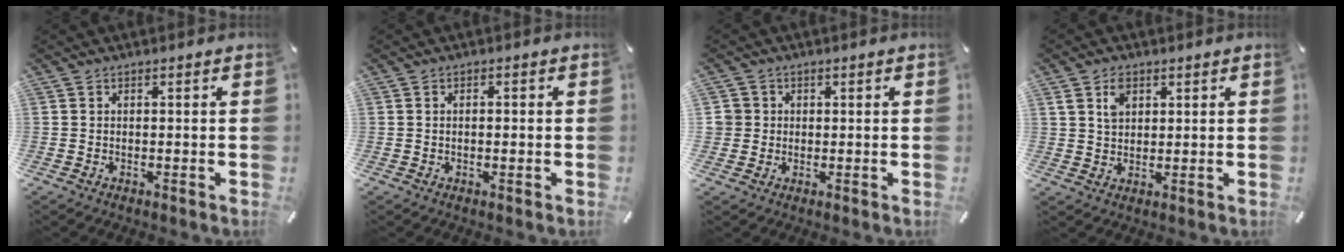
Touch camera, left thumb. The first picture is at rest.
{"total": 1.2, "force": [-0.3, 0.5, 1.1], "torque": [-0.022, 0.002, -0.006]}
{"total": 3.8, "force": [0.4, 3.7, 0.4], "torque": [-0.012, 0.008, 0.009]}
{"total": 5.0, "force": [2.2, 3.5, 2.7], "torque": [-0.047, 0.000, 0.039]}